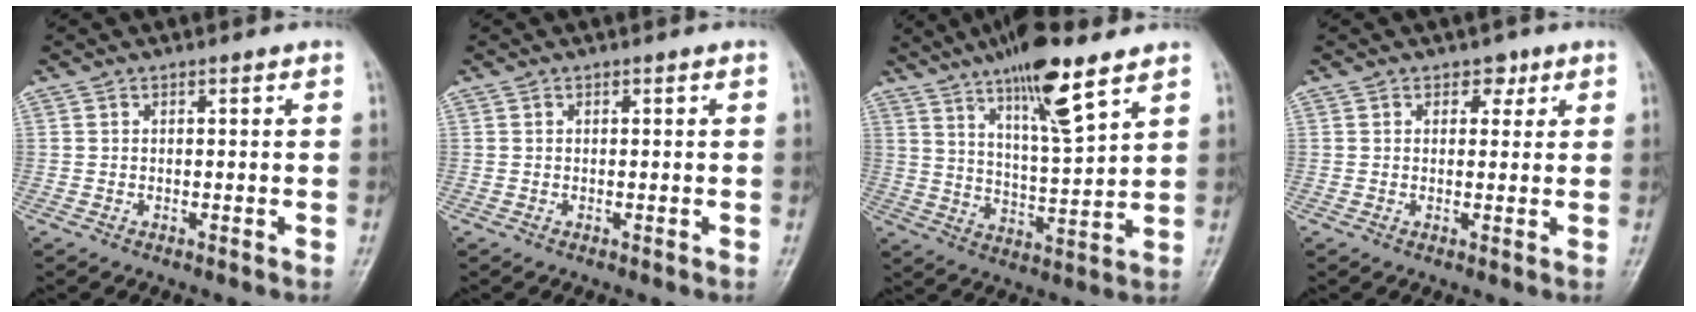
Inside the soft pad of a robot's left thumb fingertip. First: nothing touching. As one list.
[{"total": 0.0}, {"total": 14.2, "force": [9.0, 2.7, 10.6], "torque": [-0.173, -0.046, 0.156]}, {"total": 2.6, "force": [1.3, 1.9, 1.0], "torque": [0.007, -0.004, 0.014]}]